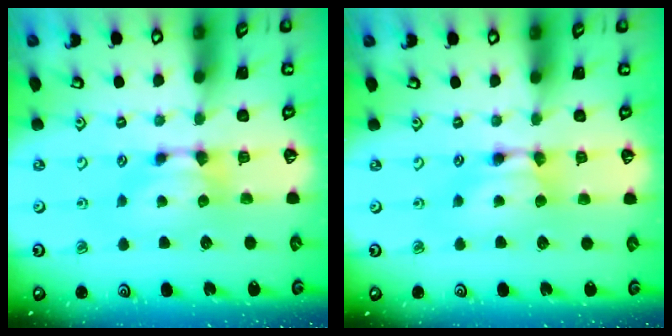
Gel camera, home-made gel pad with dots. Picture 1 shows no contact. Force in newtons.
{"total": 1.7, "press": 1.6, "slide": 0.2}